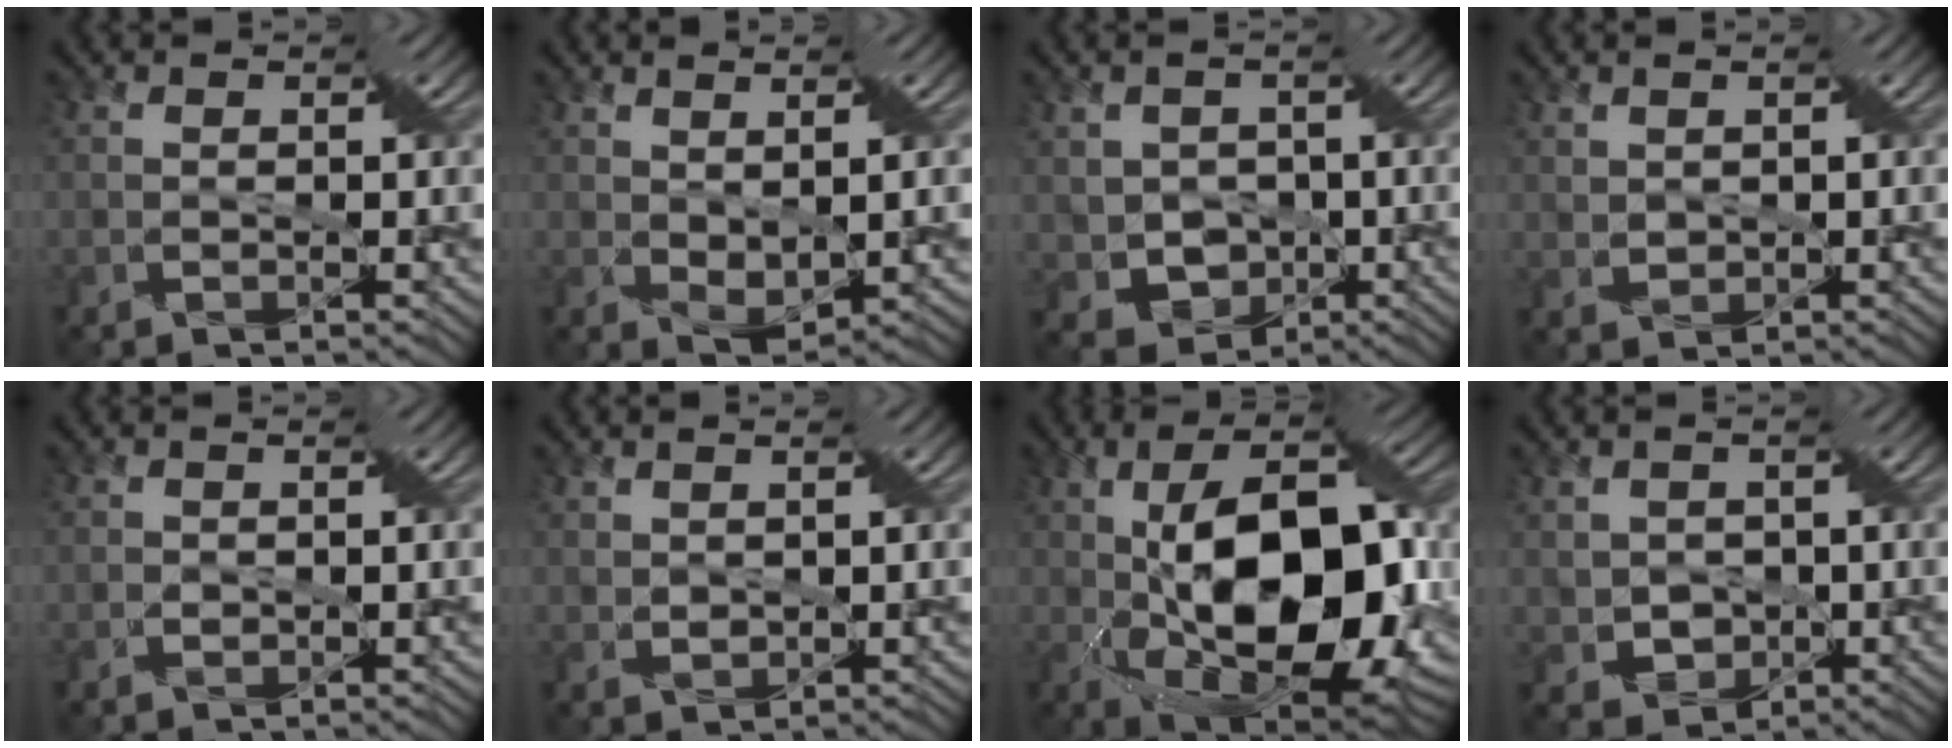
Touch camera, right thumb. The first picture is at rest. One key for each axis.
{"total": 3.2, "fx": 1.0, "fy": 1.1, "fz": 2.8, "tx": -0.072, "ty": -0.014, "tz": 0.031}
{"total": 4.5, "fx": 0.0, "fy": 4.1, "fz": 1.9, "tx": -0.064, "ty": -0.026, "tz": 0.002}
{"total": 1.4, "fx": 1.2, "fy": 0.6, "fz": 0.5, "tx": -0.034, "ty": -0.004, "tz": 0.031}
{"total": 0.0}
{"total": 1.3, "fx": 1.2, "fy": 0.3, "fz": 0.4, "tx": -0.031, "ty": -0.005, "tz": 0.034}
{"total": 15.1, "fx": 0.1, "fy": 6.7, "fz": 13.6, "tx": -0.226, "ty": 0.002, "tz": 0.012}
{"total": 2.8, "fx": 0.4, "fy": 2.6, "fz": 1.0, "tx": -0.055, "ty": -0.018, "tz": 0.013}